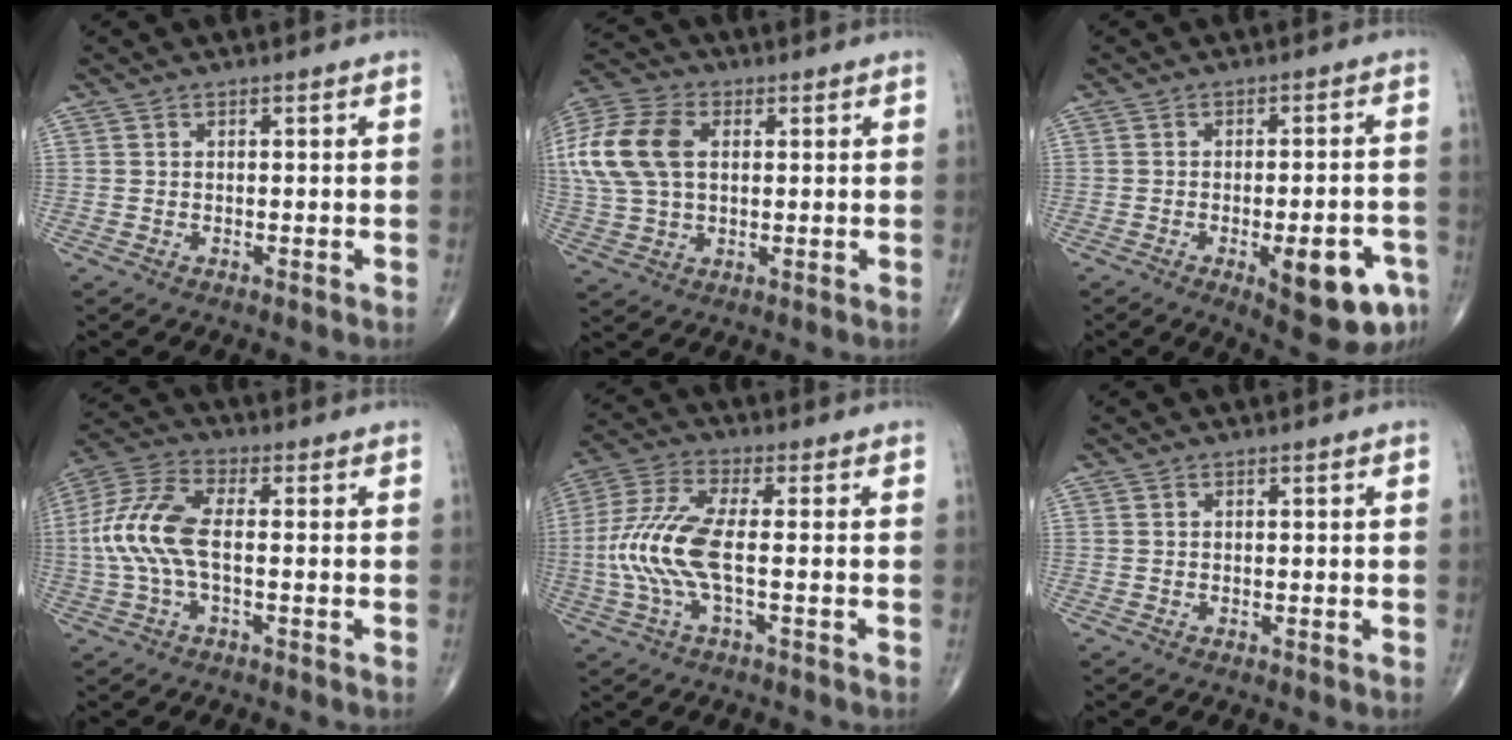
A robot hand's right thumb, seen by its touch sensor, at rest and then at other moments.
{"total": 17.0, "force": [3.3, 11.2, 12.3], "torque": [-0.289, 0.015, 0.060]}
{"total": 12.7, "force": [-5.4, 4.4, 10.6], "torque": [-0.119, 0.017, -0.059]}
{"total": 11.2, "force": [-0.7, 4.8, 10.1], "torque": [-0.242, 0.026, -0.018]}
{"total": 11.0, "force": [-1.3, 3.2, 10.4], "torque": [-0.258, 0.022, -0.031]}
{"total": 0.0}